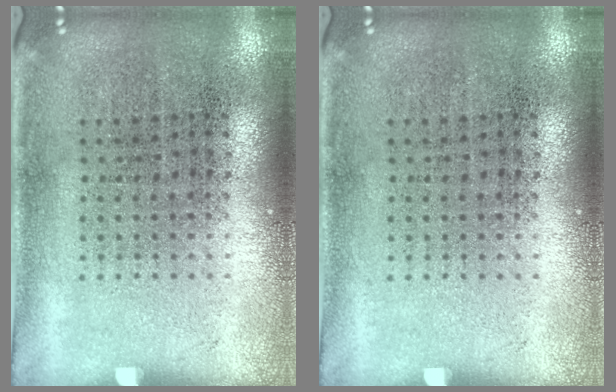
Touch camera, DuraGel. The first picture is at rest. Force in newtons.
{"total": 0.0}